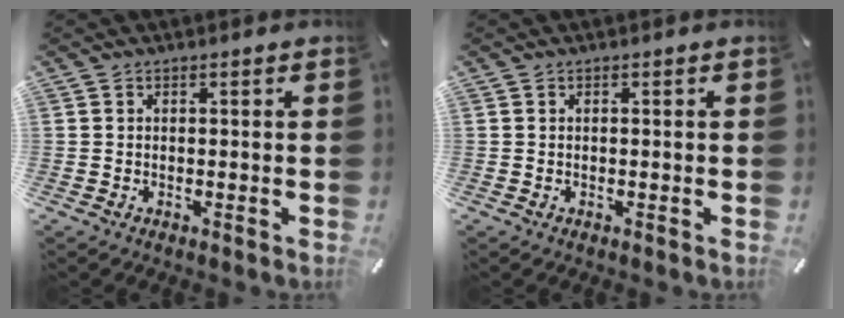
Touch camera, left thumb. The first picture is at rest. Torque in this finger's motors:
{"motor_torque": [-0.09, -0.02, -0.04, 0.08, 0.00]}